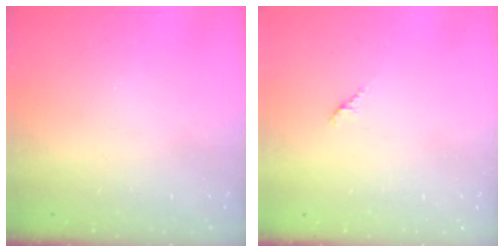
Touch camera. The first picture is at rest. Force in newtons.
{"total": 1.7, "press": 1.6, "slide": 0.5}